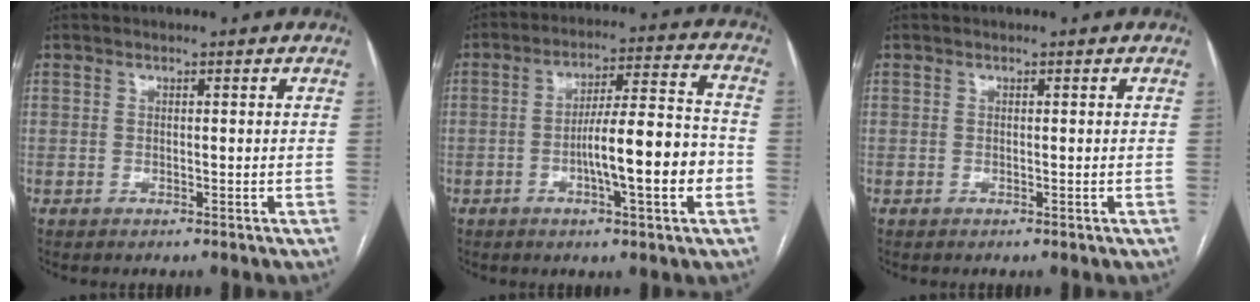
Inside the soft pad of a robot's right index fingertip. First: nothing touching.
{"total": 12.2, "force": [-3.3, 1.0, 11.7], "torque": [-0.189, 0.012, -0.053]}
{"total": 0.0}